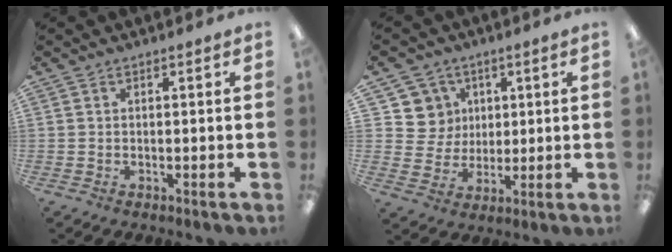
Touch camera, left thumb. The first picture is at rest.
{"total": 8.8, "force": [3.7, 8.0, 0.0], "torque": [-0.005, -0.023, 0.075]}